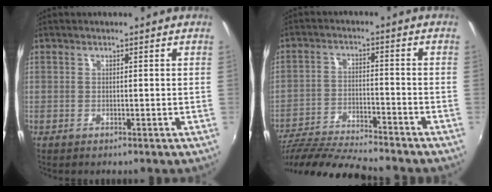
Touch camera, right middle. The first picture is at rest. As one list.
[{"total": 15.9, "force": [-14.3, 0.9, 6.9], "torque": [-0.144, -0.029, -0.247]}]